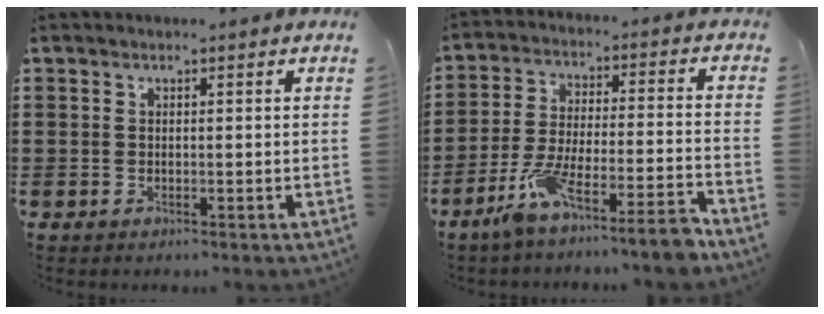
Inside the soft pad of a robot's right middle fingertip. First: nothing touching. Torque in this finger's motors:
{"motor_torque": [1.28, -0.85, 0.37, 0.21]}